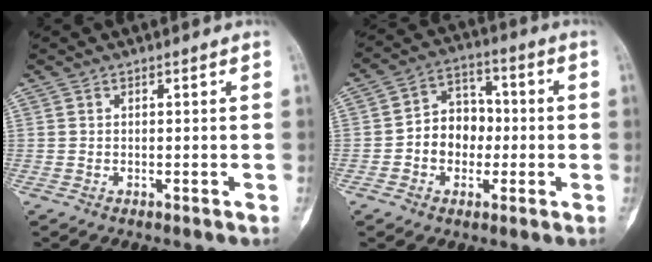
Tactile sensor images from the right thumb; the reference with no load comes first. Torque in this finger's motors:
{"motor_torque": [-0.14, 0.69, 0.66, -0.55, 0.02]}